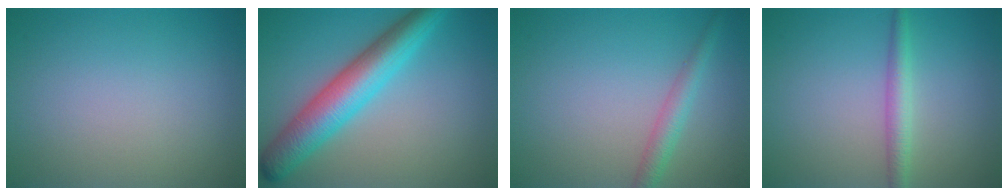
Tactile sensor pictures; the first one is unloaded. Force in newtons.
{"total": 6.9, "press": 6.9, "slide": 0.1}
{"total": 2.2, "press": 2.2, "slide": 0.1}
{"total": 2.2, "press": 2.2, "slide": 0.0}